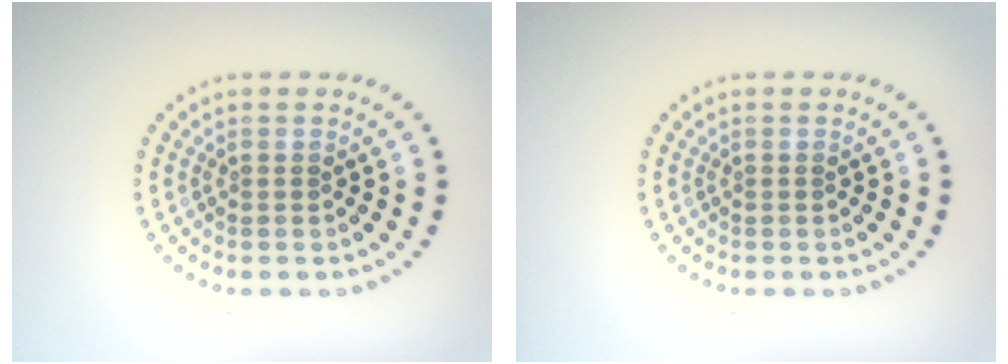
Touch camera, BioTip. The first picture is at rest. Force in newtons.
{"total": 0.0}